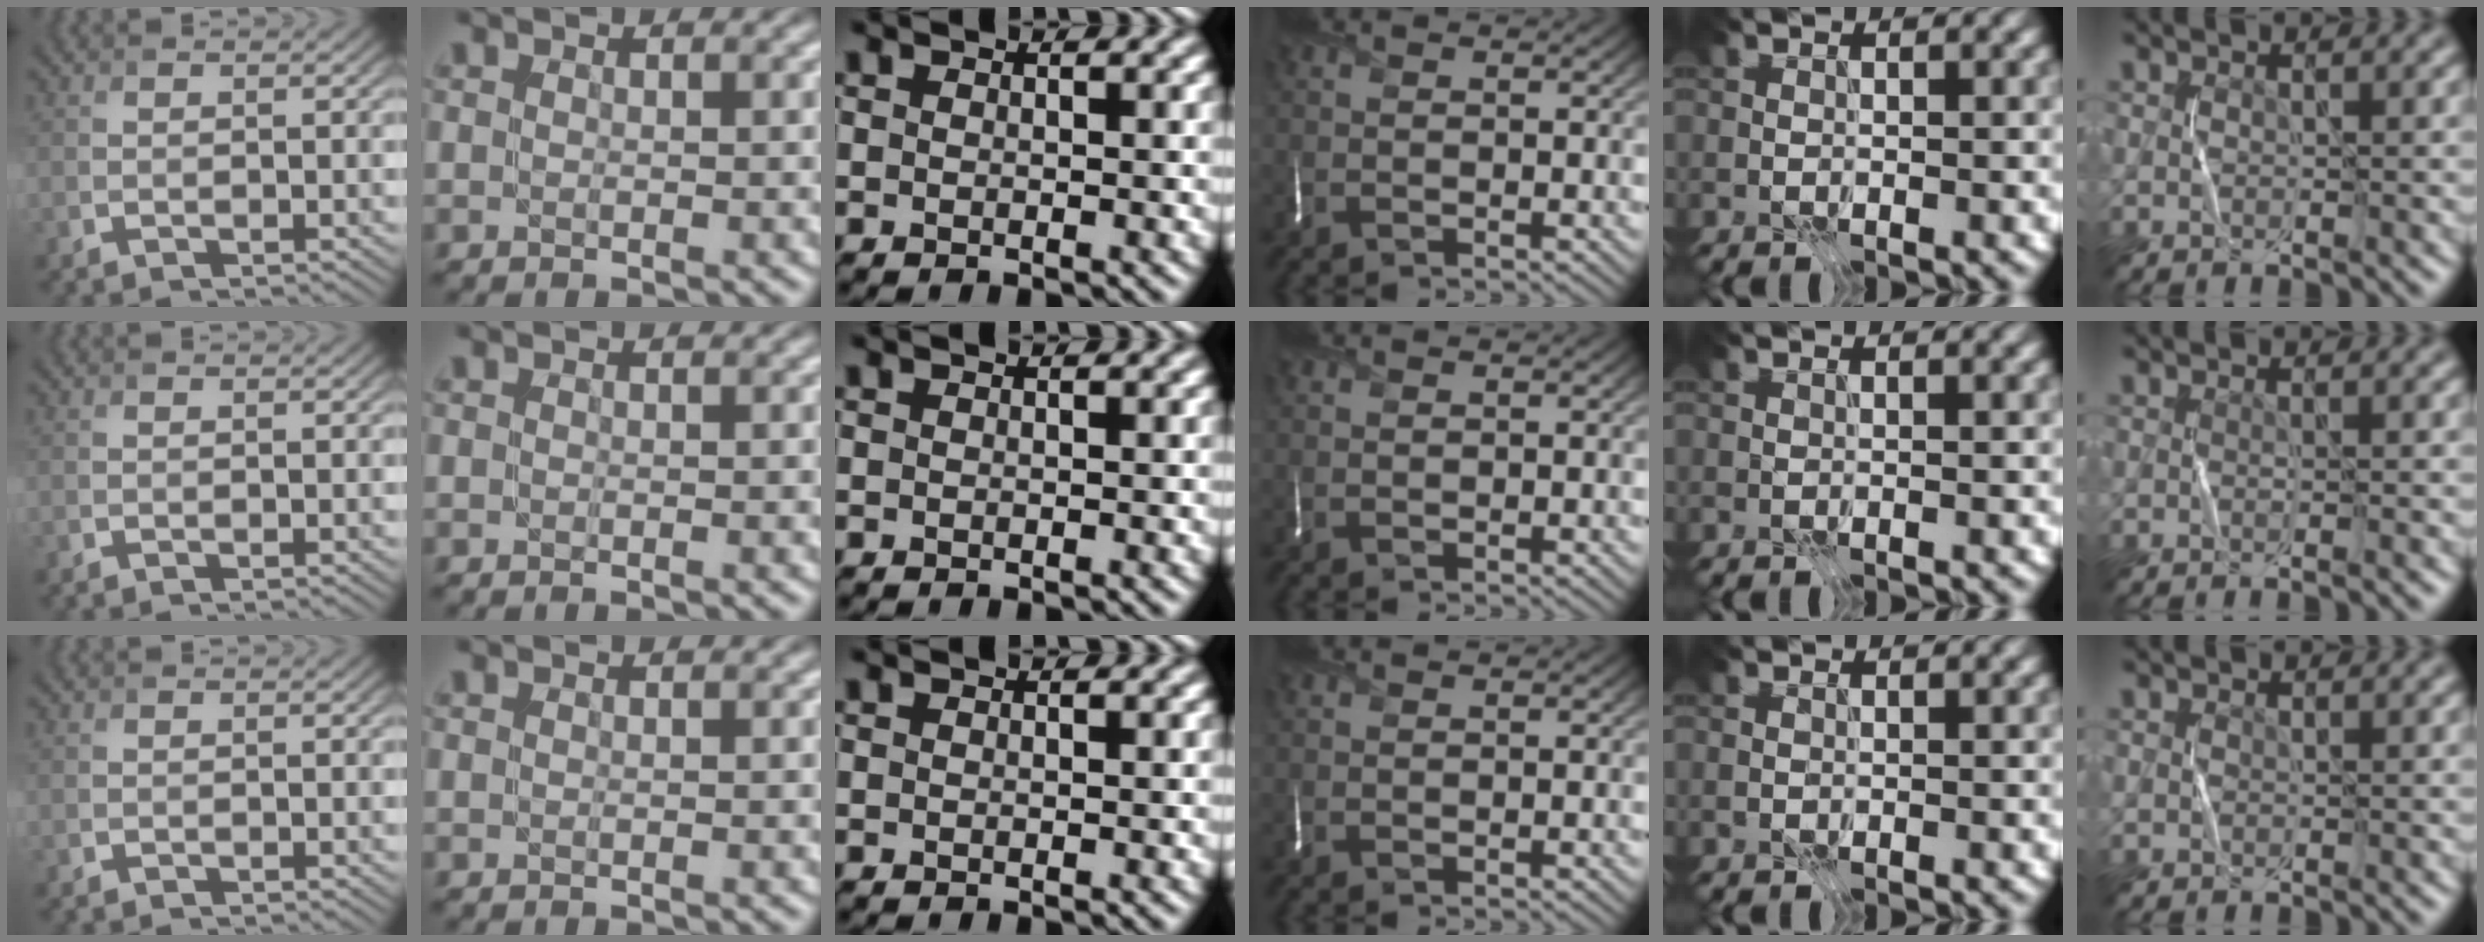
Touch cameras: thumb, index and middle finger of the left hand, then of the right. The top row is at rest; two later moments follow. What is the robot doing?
{"motion": "fold", "object": "scarf"}